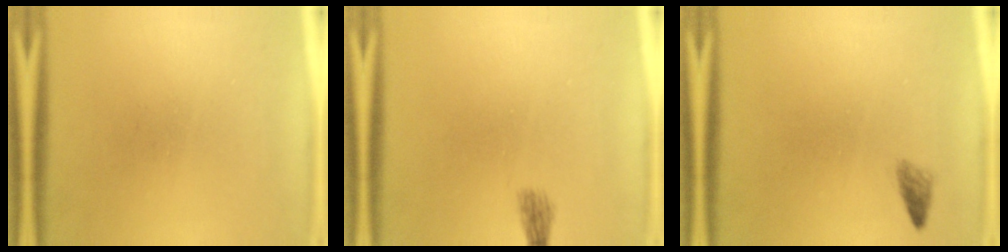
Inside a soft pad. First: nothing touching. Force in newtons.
{"total": 1.4}
{"total": 1.1}